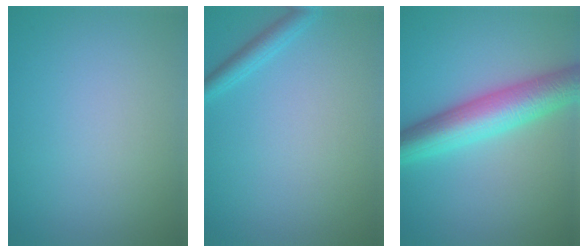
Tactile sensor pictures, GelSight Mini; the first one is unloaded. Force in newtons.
{"total": 1.8, "press": 1.7, "slide": 0.1}
{"total": 7.2, "press": 7.2, "slide": 0.1}